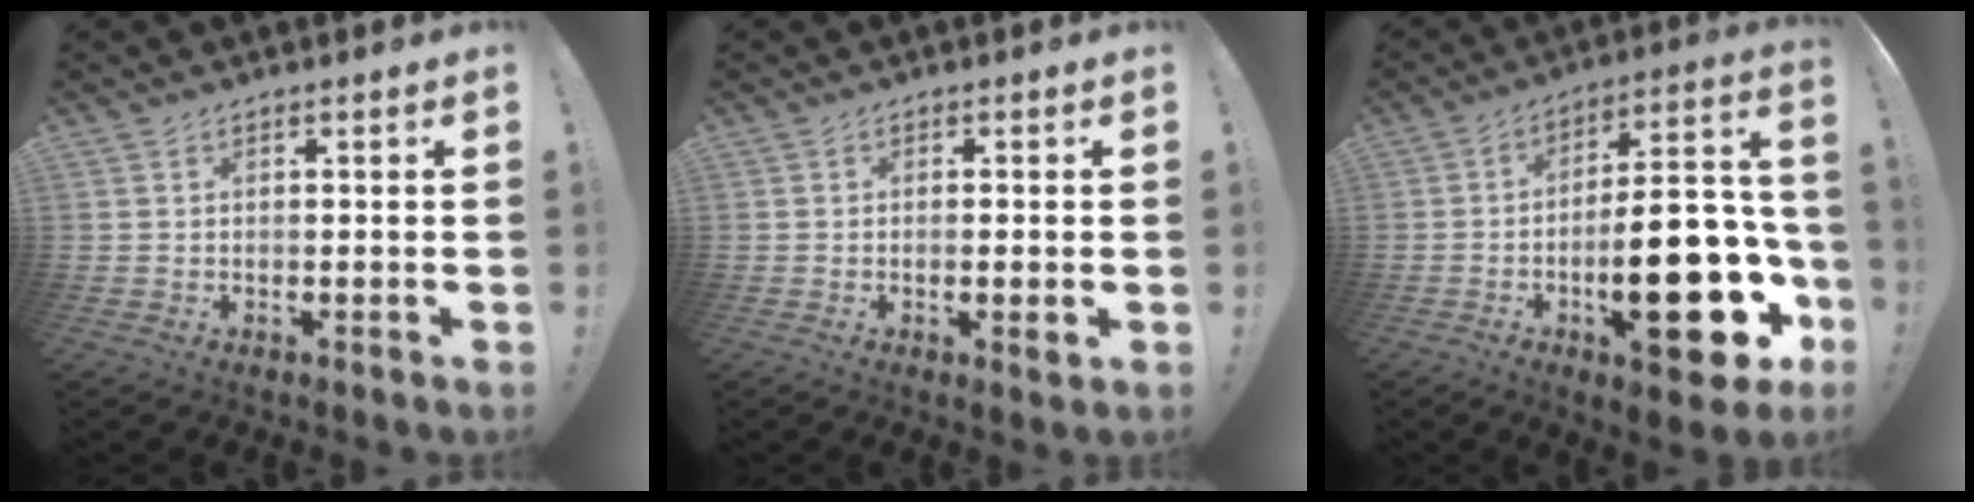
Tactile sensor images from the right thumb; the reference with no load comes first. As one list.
[{"total": 2.3, "force": [-0.3, 0.0, 2.3], "torque": [-0.038, -0.001, -0.006]}, {"total": 27.3, "force": [-8.8, 9.7, 23.9], "torque": [-0.355, 0.053, -0.128]}]